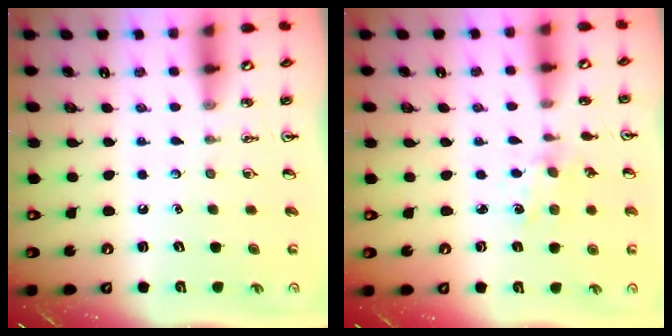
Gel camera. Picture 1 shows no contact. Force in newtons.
{"total": 1.7, "press": 1.6, "slide": 0.4}